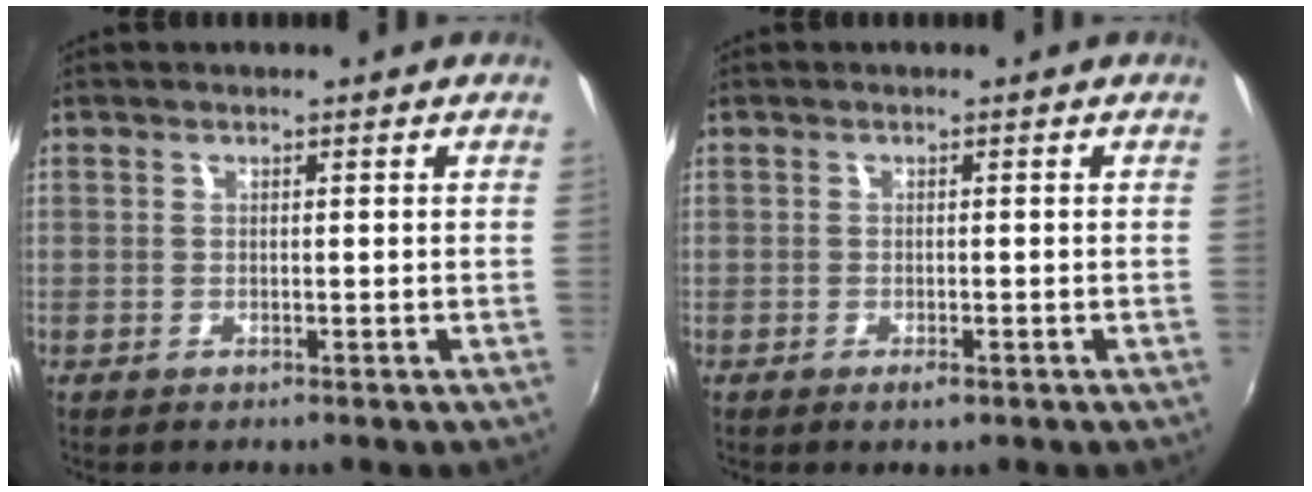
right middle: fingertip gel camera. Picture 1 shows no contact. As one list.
[{"total": 1.4, "force": [-0.8, 0.3, 1.0], "torque": [-0.020, -0.003, -0.013]}]